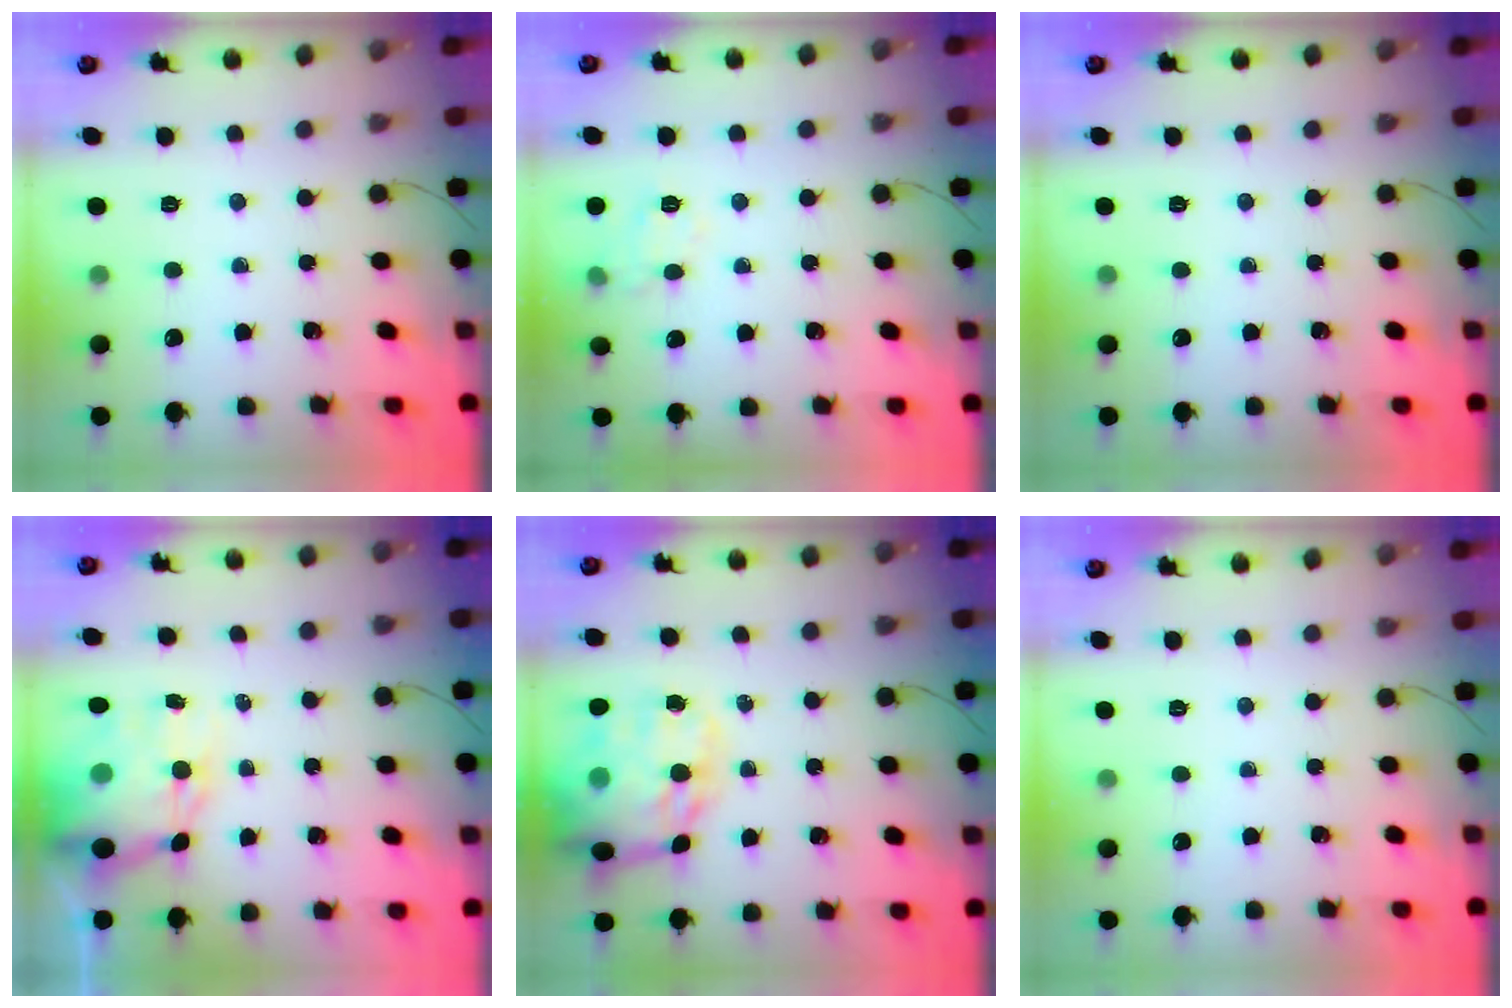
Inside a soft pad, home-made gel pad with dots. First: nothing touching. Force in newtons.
{"total": 8.5, "press": 8.4, "slide": 1.2}
{"total": 0.0}
{"total": 12.5, "press": 12.1, "slide": 3.3}
{"total": 21.7, "press": 21.2, "slide": 4.6}
{"total": 0.0}